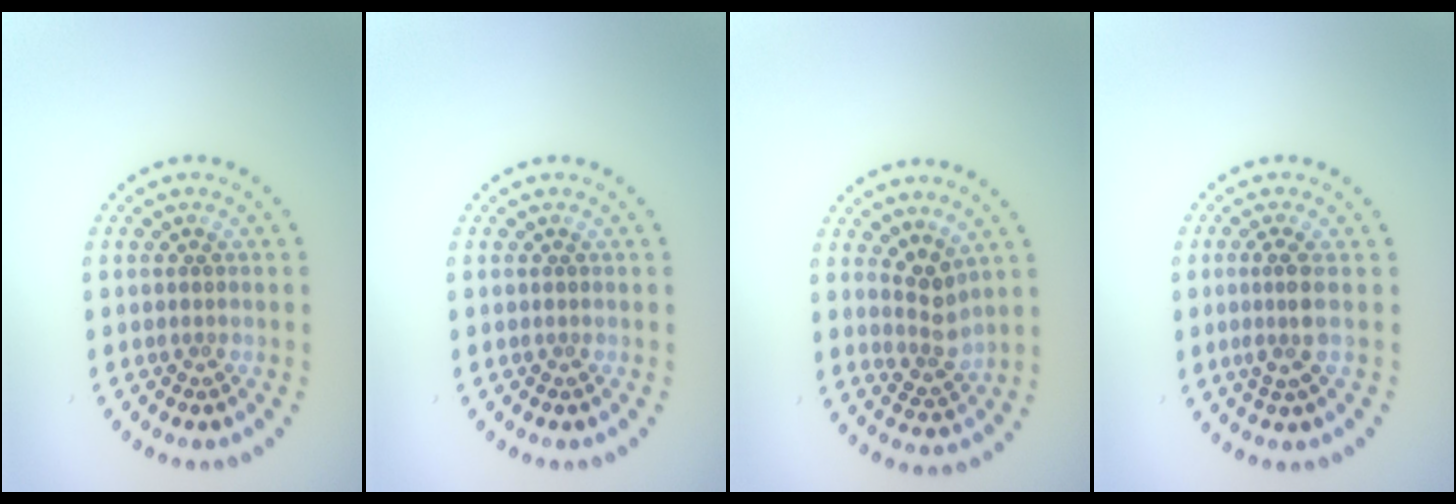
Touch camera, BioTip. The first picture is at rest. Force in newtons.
{"total": 0.0}
{"total": 2.6, "press": 2.0, "slide": 1.7}
{"total": 2.3, "press": 1.7, "slide": 1.6}